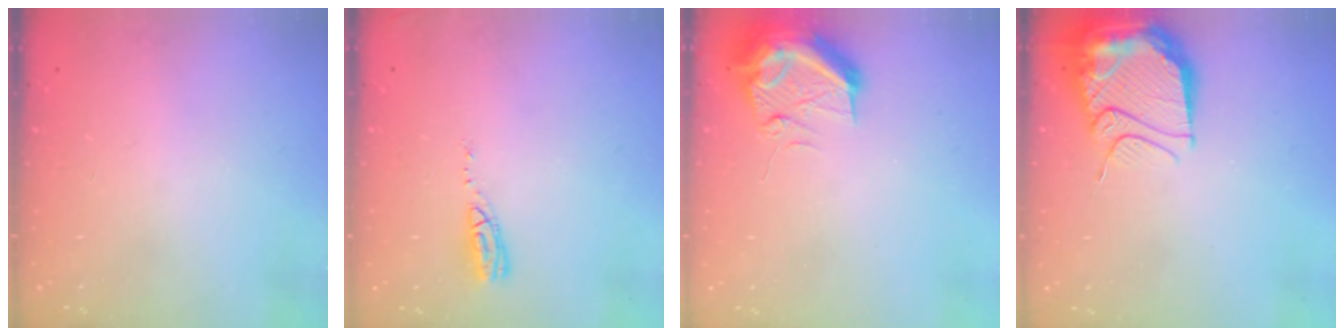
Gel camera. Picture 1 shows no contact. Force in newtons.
{"total": 7.6, "press": 7.6, "slide": 0.7}
{"total": 10.1, "press": 10.1, "slide": 0.8}
{"total": 15.8, "press": 15.6, "slide": 2.5}